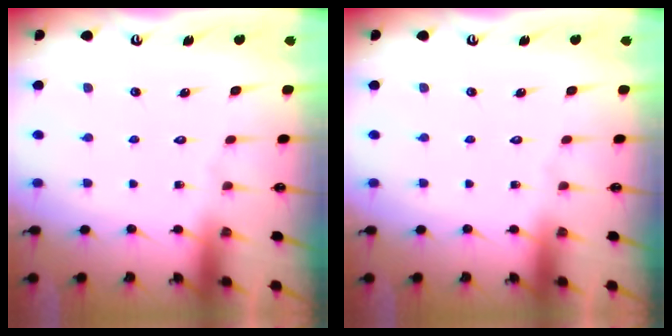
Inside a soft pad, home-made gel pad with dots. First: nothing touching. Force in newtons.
{"total": 0.0}